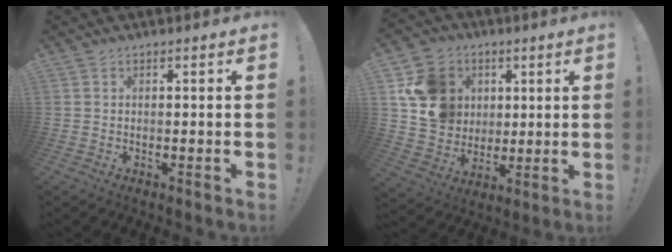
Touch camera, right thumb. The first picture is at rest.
{"total": 15.3, "force": [4.4, 13.4, 6.0], "torque": [-0.089, -0.005, 0.099]}